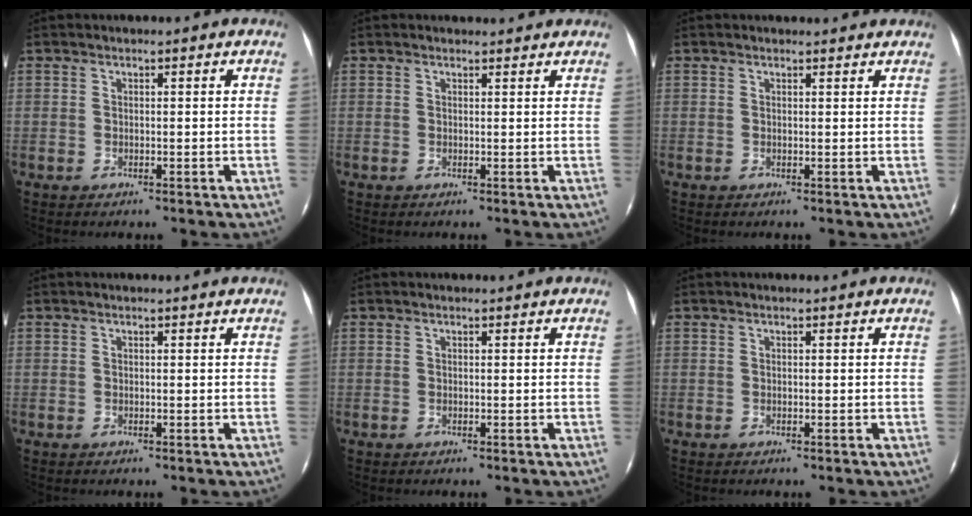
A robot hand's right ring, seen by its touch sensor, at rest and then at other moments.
{"total": 2.6, "force": [2.4, 0.7, 0.5], "torque": [-0.018, 0.009, 0.025]}
{"total": 3.4, "force": [3.2, 0.9, 0.9], "torque": [-0.022, 0.011, 0.033]}
{"total": 2.2, "force": [2.1, 0.0, 0.6], "torque": [-0.017, 0.006, 0.017]}
{"total": 2.0, "force": [1.9, 0.5, 0.5], "torque": [-0.017, 0.007, 0.020]}
{"total": 0.7, "force": [0.7, 0.1, 0.2], "torque": [-0.010, 0.002, 0.006]}